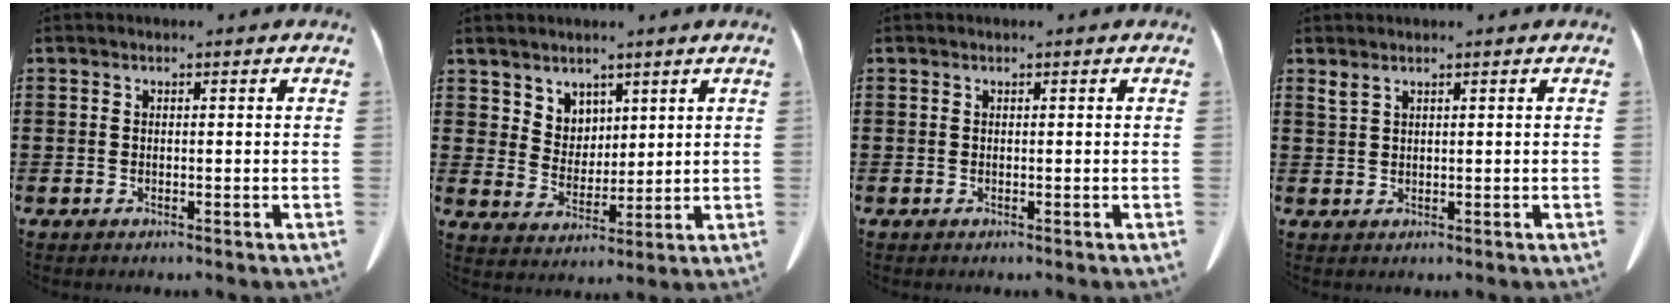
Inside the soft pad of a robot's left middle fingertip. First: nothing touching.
{"total": 5.0, "force": [3.9, 3.1, 0.2], "torque": [-0.023, -0.005, 0.074]}
{"total": 0.0}
{"total": 1.4, "force": [1.2, 0.2, 0.8], "torque": [-0.020, -0.001, 0.022]}